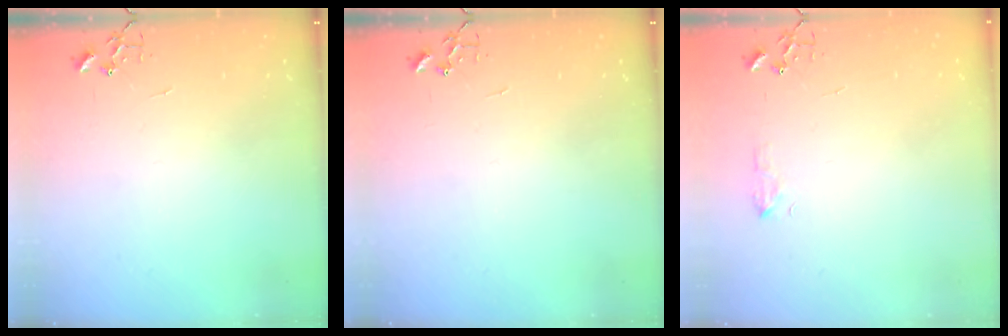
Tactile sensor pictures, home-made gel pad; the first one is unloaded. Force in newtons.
{"total": 0.0}
{"total": 6.0, "press": 6.0, "slide": 0.6}